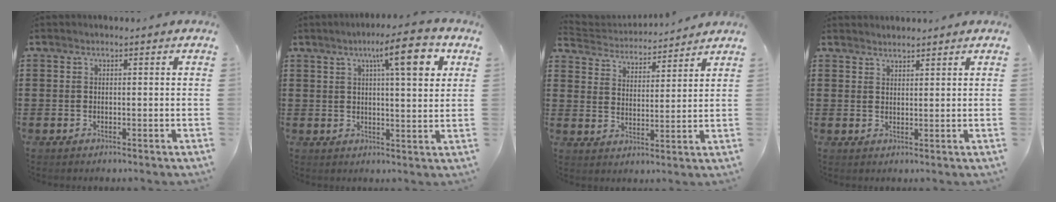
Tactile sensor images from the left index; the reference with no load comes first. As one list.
[{"total": 9.5, "force": [4.5, 1.9, 8.1], "torque": [-0.128, -0.001, 0.065]}, {"total": 3.5, "force": [3.5, 0.4, -0.1], "torque": [-0.021, -0.025, 0.057]}, {"total": 1.6, "force": [1.6, 0.1, -0.2], "torque": [0.001, 0.002, 0.032]}]